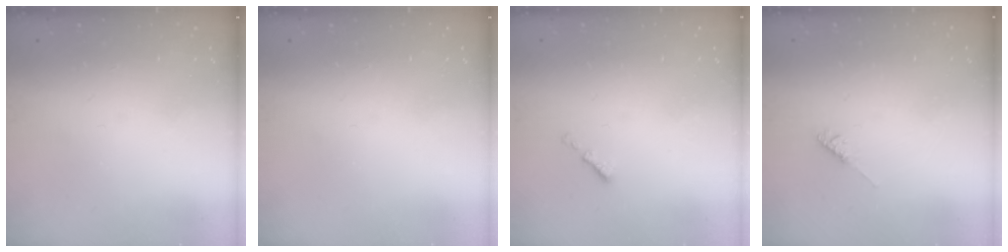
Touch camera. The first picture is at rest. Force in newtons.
{"total": 0.0}
{"total": 0.0}
{"total": 3.5, "press": 3.5, "slide": 0.7}